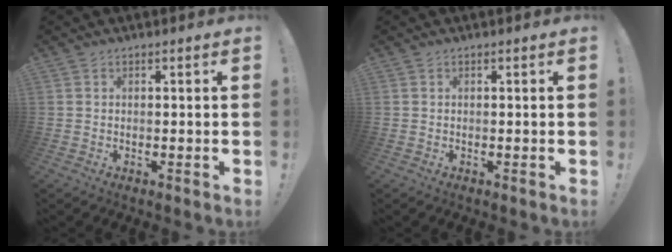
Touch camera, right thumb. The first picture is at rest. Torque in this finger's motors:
{"motor_torque": [-0.16, -0.04, -0.25, 0.28, -0.05]}